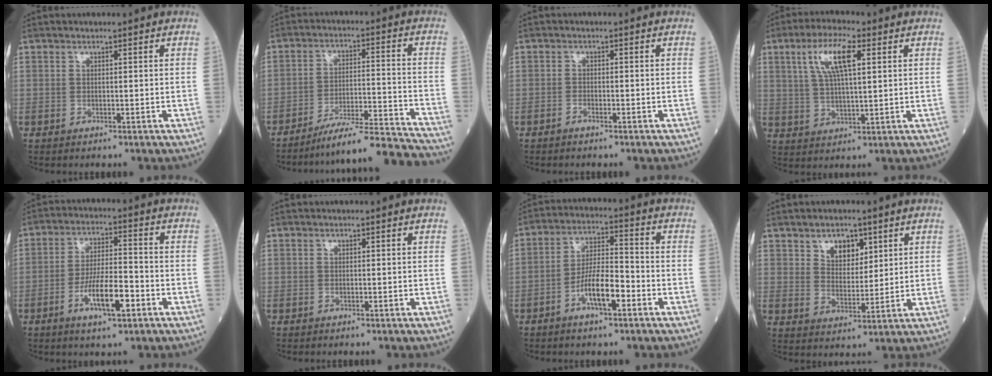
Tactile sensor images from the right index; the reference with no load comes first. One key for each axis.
{"total": 16.2, "fx": -15.6, "fy": -1.4, "fz": 4.3, "tx": -0.057, "ty": 0.006, "tz": -0.235}
{"total": 1.0, "fx": -0.8, "fy": 0.2, "fz": 0.4, "tx": -0.011, "ty": 0.002, "tz": -0.016}
{"total": 8.8, "fx": 3.4, "fy": 2.1, "fz": 7.8, "tx": -0.156, "ty": 0.014, "tz": 0.066}
{"total": 8.3, "fx": -3.7, "fy": 1.8, "fz": 7.2, "tx": -0.136, "ty": 0.000, "tz": -0.063}
{"total": 0.0}
{"total": 8.0, "fx": -3.7, "fy": 1.8, "fz": 6.9, "tx": -0.132, "ty": 0.007, "tz": -0.069}
{"total": 5.4, "fx": 3.0, "fy": 3.1, "fz": 3.2, "tx": -0.050, "ty": 0.001, "tz": 0.055}